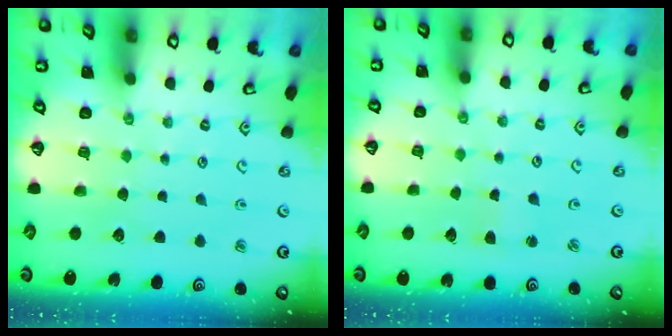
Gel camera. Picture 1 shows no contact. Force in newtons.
{"total": 2.7, "press": 2.7, "slide": 0.2}